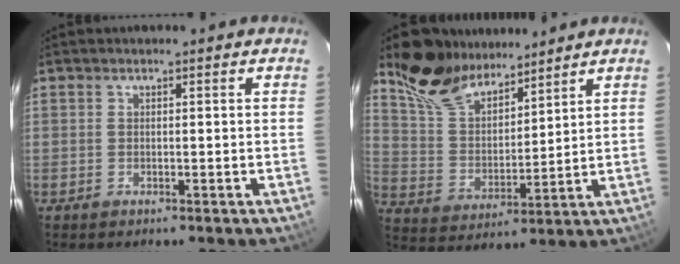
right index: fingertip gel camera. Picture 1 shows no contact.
{"total": 14.7, "force": [11.8, 6.1, 6.2], "torque": [-0.128, 0.021, 0.231]}